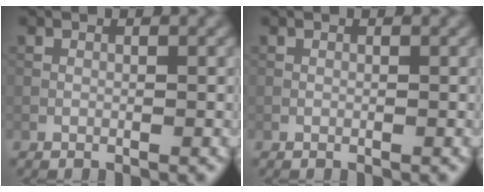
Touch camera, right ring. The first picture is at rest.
{"total": 0.0}